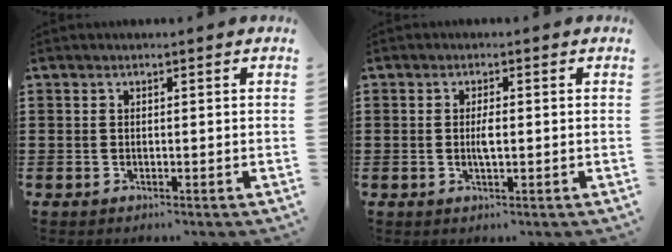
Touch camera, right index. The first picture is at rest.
{"total": 2.4, "force": [-0.1, 0.7, 2.3], "torque": [-0.050, -0.004, -0.004]}